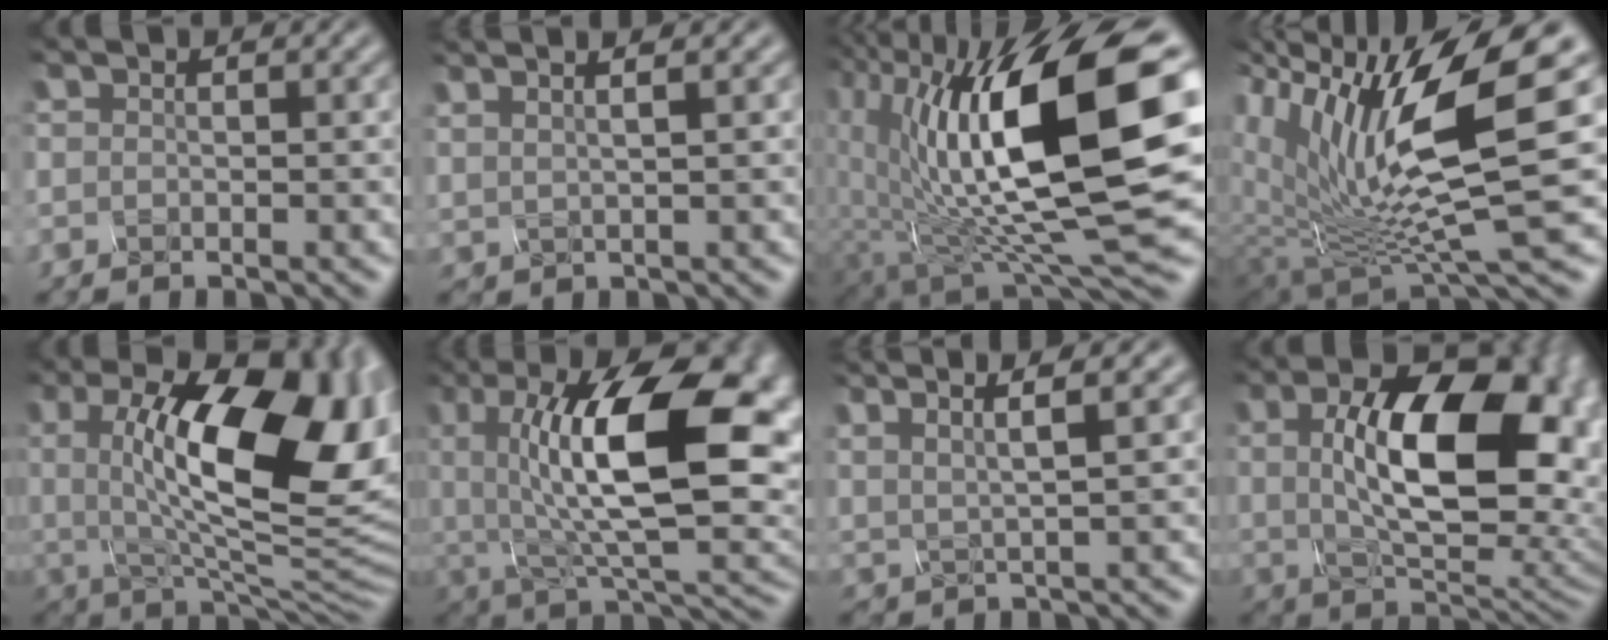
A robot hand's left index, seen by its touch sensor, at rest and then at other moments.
{"total": 4.1, "force": [2.7, 1.5, 2.7], "torque": [-0.012, 0.031, 0.005]}
{"total": 16.9, "force": [2.7, 6.4, 15.4], "torque": [-0.267, -0.009, 0.053]}
{"total": 13.6, "force": [4.2, 4.3, 12.2], "torque": [-0.249, 0.000, 0.086]}
{"total": 16.6, "force": [2.2, 7.0, 14.9], "torque": [-0.195, 0.006, 0.023]}
{"total": 14.9, "force": [1.5, 6.3, 13.4], "torque": [-0.208, -0.007, 0.024]}
{"total": 4.5, "force": [3.0, 0.8, 3.3], "torque": [-0.059, 0.018, 0.034]}
{"total": 13.4, "force": [1.2, 6.7, 11.6], "torque": [-0.163, -0.001, 0.021]}